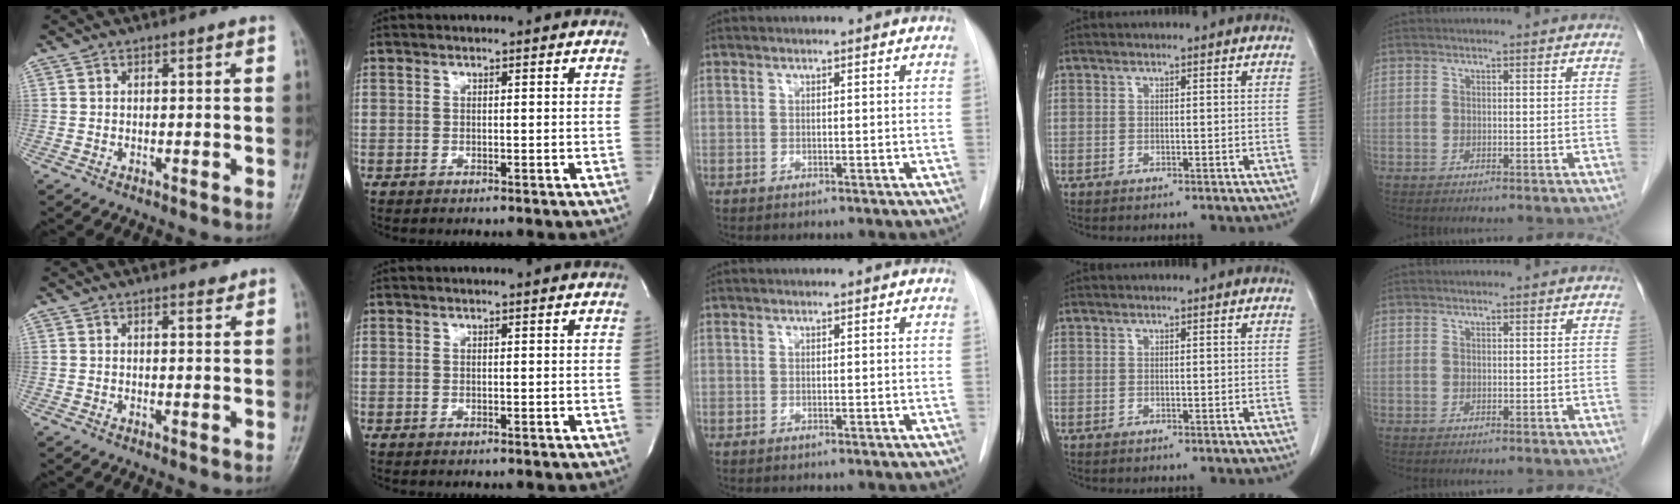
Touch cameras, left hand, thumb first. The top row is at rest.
{"thumb": {"total": 1.2, "force": [1.0, 0.4, 0.4], "torque": [-0.003, -0.008, 0.013]}, "index": {"total": 0.6, "force": [0.6, 0.0, 0.1], "torque": [-0.004, 0.000, 0.007]}}